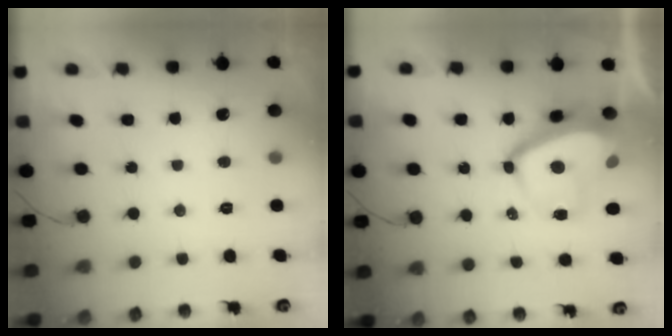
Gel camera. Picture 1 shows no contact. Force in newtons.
{"total": 11.4, "press": 11.4, "slide": 1.3}